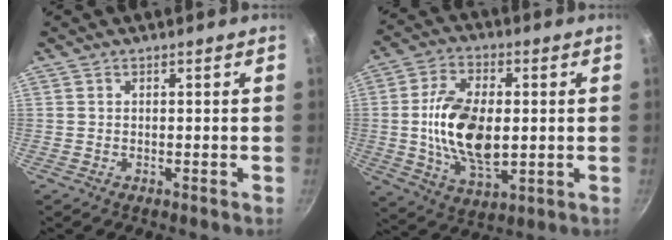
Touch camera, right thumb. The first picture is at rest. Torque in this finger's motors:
{"motor_torque": [2.32, 2.10, 1.39, -0.45, 0.55]}